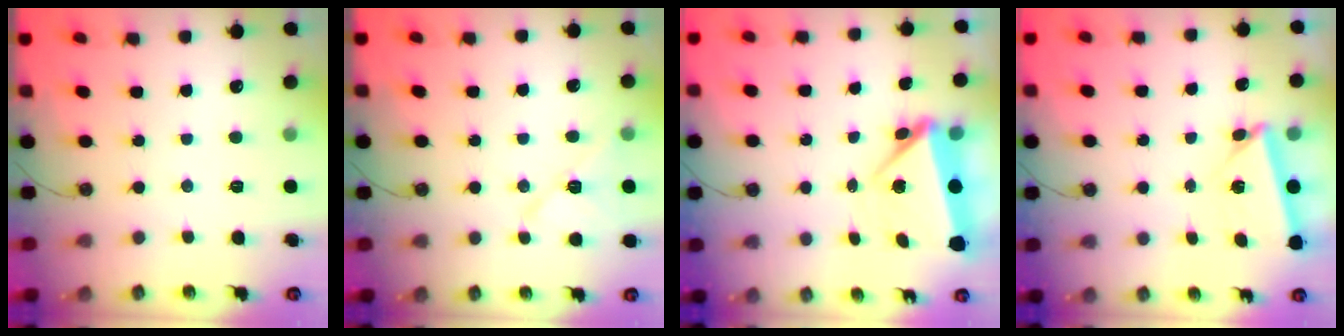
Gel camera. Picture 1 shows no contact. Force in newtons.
{"total": 10.9, "press": 10.8, "slide": 1.4}
{"total": 6.6, "press": 5.8, "slide": 3.0}
{"total": 4.5, "press": 4.0, "slide": 2.0}